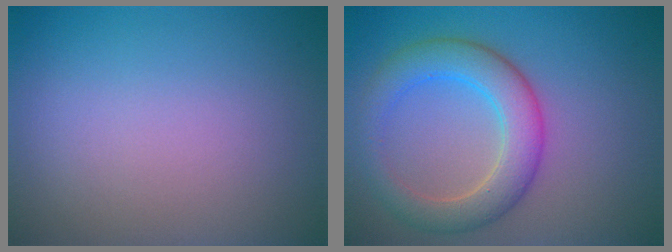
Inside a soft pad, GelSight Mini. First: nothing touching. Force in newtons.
{"total": 5.5, "press": 5.5, "slide": 0.2}